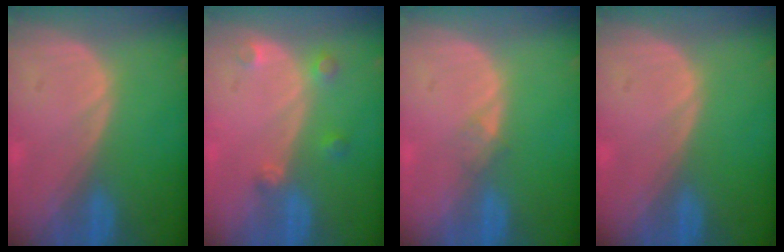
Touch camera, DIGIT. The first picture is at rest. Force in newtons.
{"total": 2.6, "press": 2.6, "slide": 0.4}
{"total": 1.1, "press": 1.0, "slide": 0.1}
{"total": 0.0}